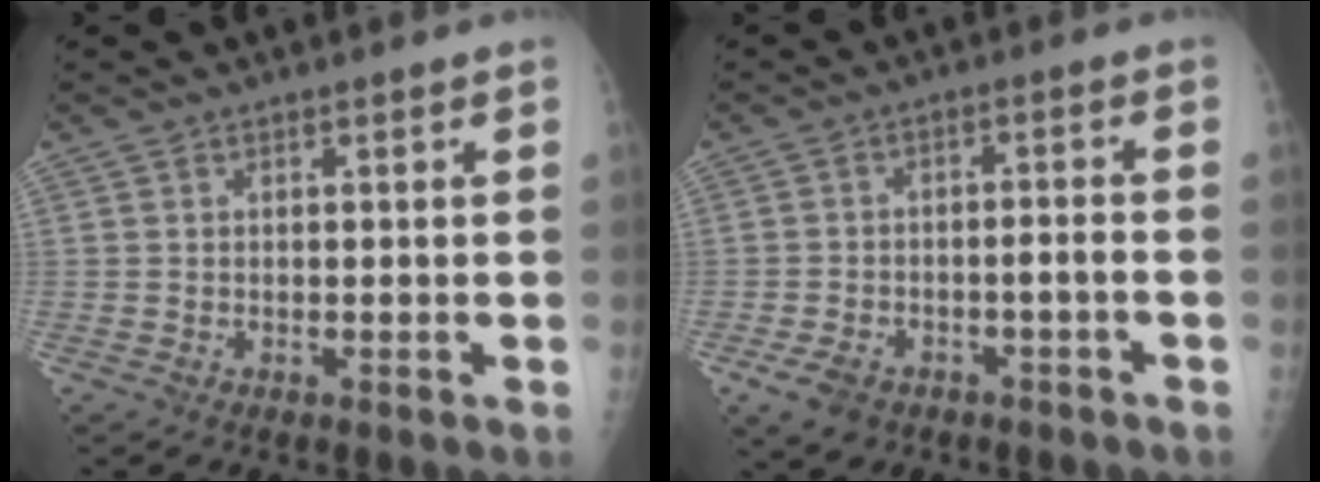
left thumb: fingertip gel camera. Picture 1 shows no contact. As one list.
[{"total": 6.7, "force": [-3.8, 3.3, 4.4], "torque": [-0.076, 0.028, -0.054]}]